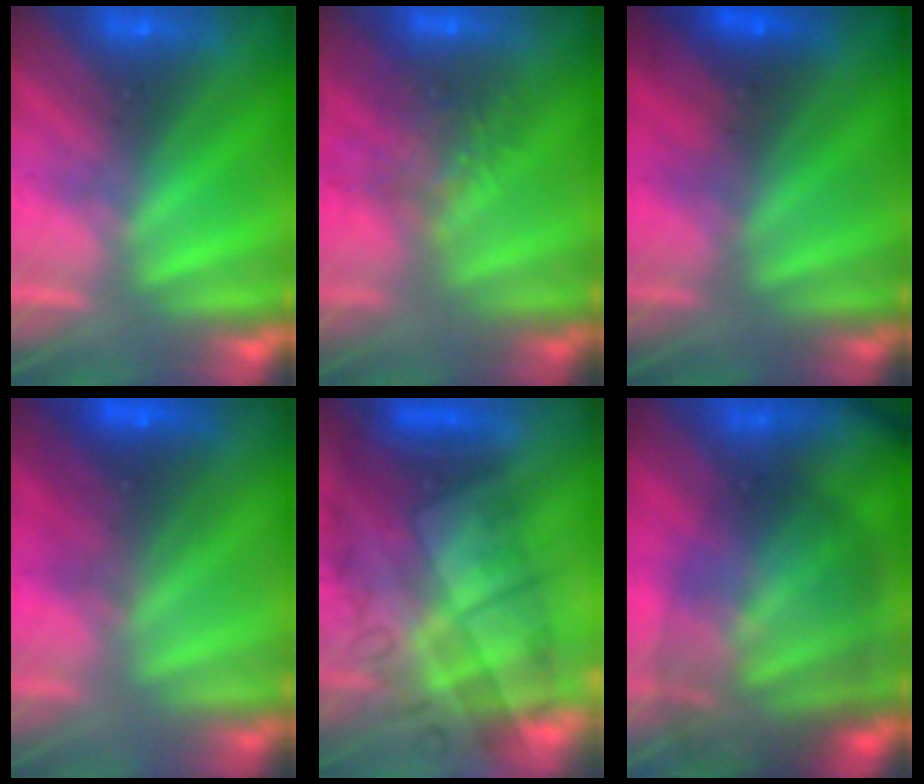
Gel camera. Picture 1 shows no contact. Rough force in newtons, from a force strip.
{"total": 4.6}
{"total": 1.6}
{"total": 2.5}
{"total": 7.6}
{"total": 10.7}